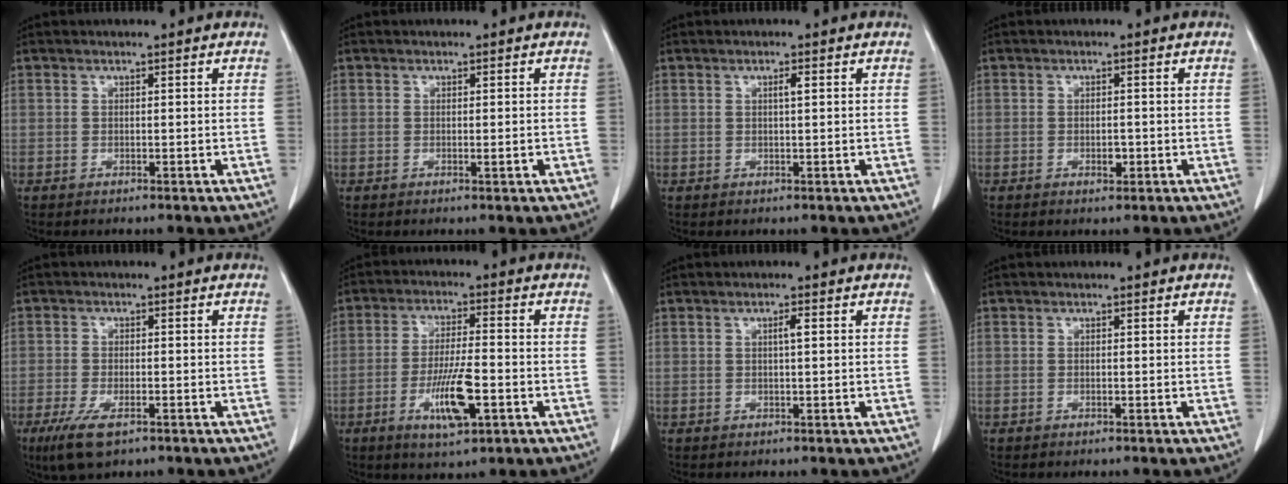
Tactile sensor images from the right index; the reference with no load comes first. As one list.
[{"total": 1.0, "force": [-0.2, 0.1, 1.0], "torque": [-0.014, -0.002, -0.001]}, {"total": 1.0, "force": [0.3, 0.0, 1.0], "torque": [-0.019, 0.002, 0.003]}, {"total": 1.6, "force": [-0.5, 0.7, 1.3], "torque": [-0.022, 0.000, -0.006]}, {"total": 5.8, "force": [-3.4, 1.9, 4.3], "torque": [-0.088, -0.013, -0.057]}, {"total": 8.8, "force": [-3.2, 1.6, 8.0], "torque": [-0.150, -0.008, -0.053]}, {"total": 1.3, "force": [0.3, 0.0, 1.2], "torque": [-0.024, 0.002, 0.003]}, {"total": 0.0}]